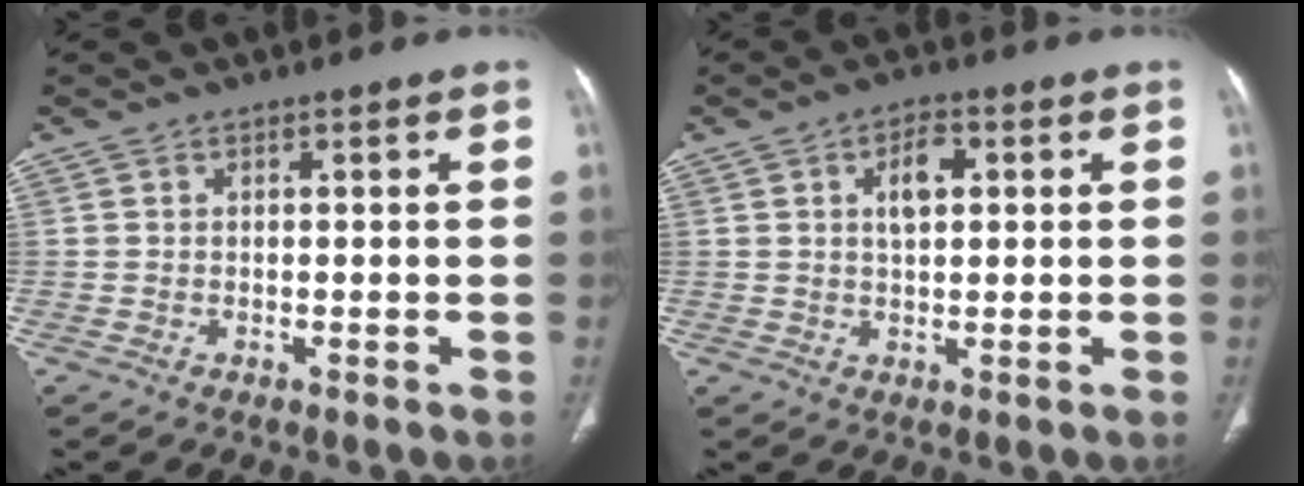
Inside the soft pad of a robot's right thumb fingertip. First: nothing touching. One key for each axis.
{"total": 5.0, "fx": 1.4, "fy": 2.6, "fz": 4.0, "tx": -0.061, "ty": 0.002, "tz": 0.023}